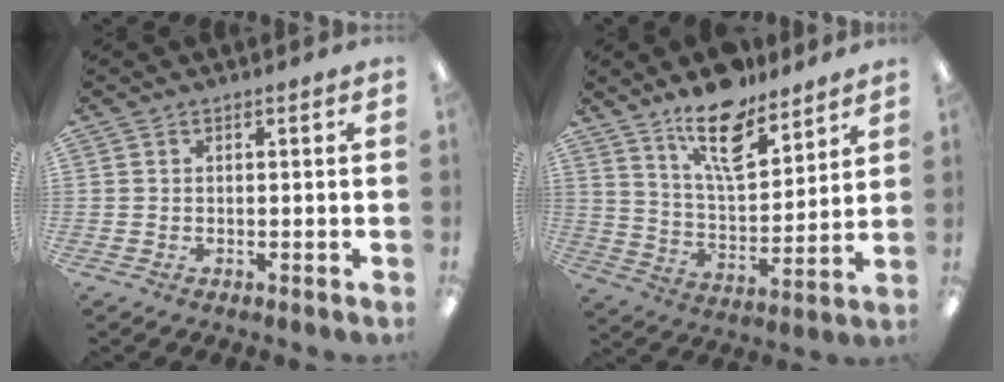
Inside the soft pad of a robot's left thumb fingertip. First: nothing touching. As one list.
[{"total": 14.9, "force": [11.0, 5.7, 8.4], "torque": [-0.137, -0.064, 0.189]}]